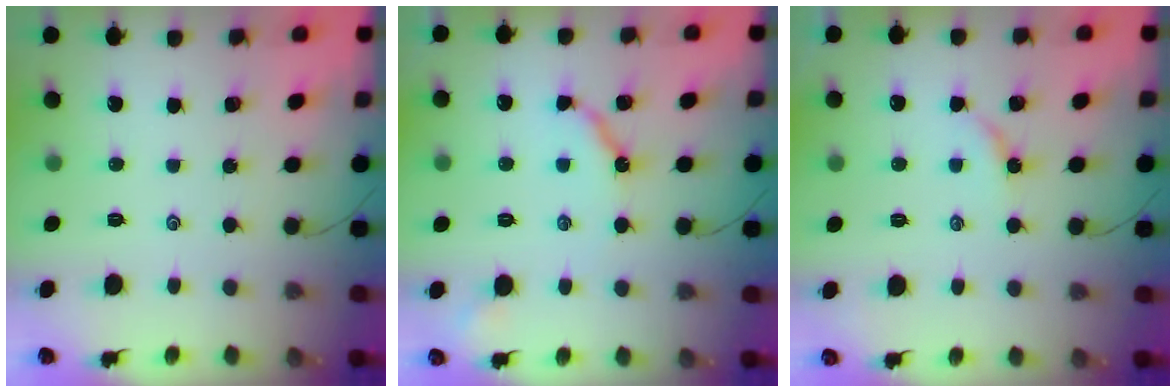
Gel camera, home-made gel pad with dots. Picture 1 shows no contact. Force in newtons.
{"total": 7.2, "press": 7.1, "slide": 0.9}
{"total": 3.0, "press": 2.9, "slide": 0.3}